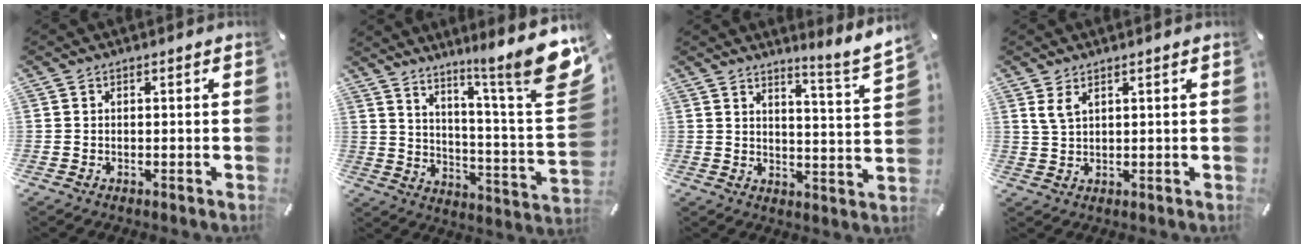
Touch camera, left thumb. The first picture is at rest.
{"total": 16.2, "force": [12.0, 0.3, 10.9], "torque": [-0.173, -0.111, 0.181]}
{"total": 6.1, "force": [5.3, 0.0, 3.2], "torque": [-0.047, -0.055, 0.082]}
{"total": 3.3, "force": [2.1, 1.4, 2.2], "torque": [-0.048, 0.000, 0.038]}